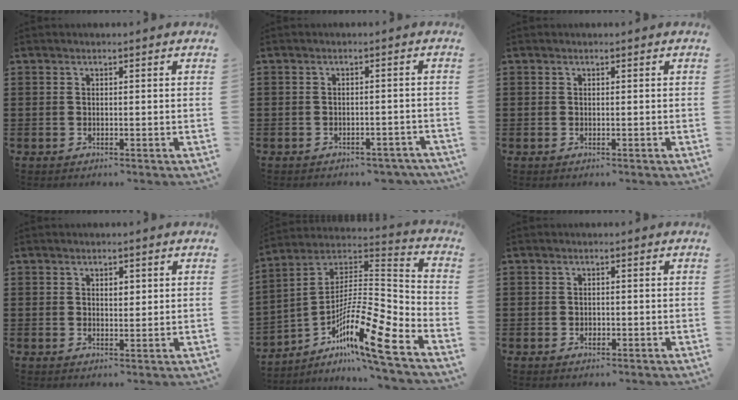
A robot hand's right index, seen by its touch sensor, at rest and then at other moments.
{"total": 2.2, "force": [-2.1, 0.4, 0.1], "torque": [-0.008, -0.003, -0.045]}
{"total": 0.0}
{"total": 1.6, "force": [0.7, 0.9, 1.2], "torque": [-0.017, 0.002, 0.009]}
{"total": 14.0, "force": [-9.1, 1.8, 10.5], "torque": [-0.199, -0.007, -0.176]}
{"total": 0.8, "force": [-0.3, 0.6, 0.5], "torque": [-0.011, -0.002, -0.005]}